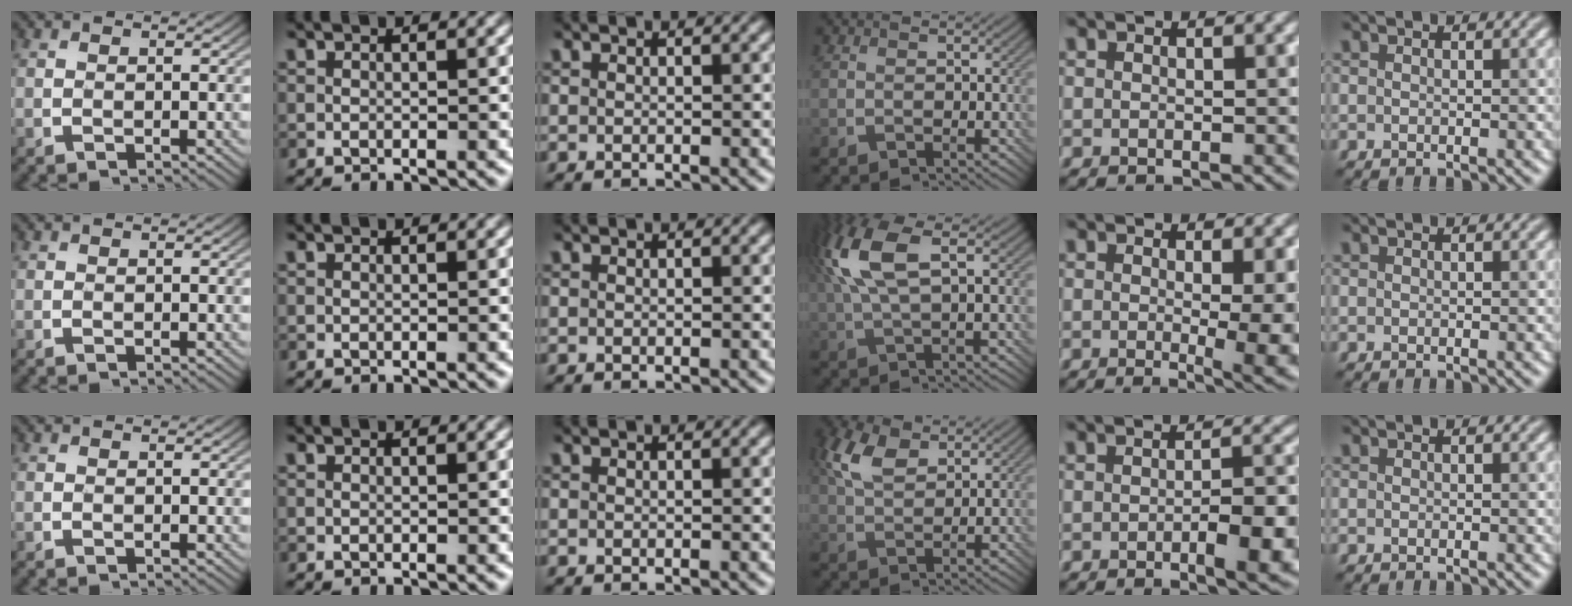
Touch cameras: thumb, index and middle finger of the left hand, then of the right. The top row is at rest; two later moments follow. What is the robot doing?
{"motion": "insert", "object": "bottle cap"}